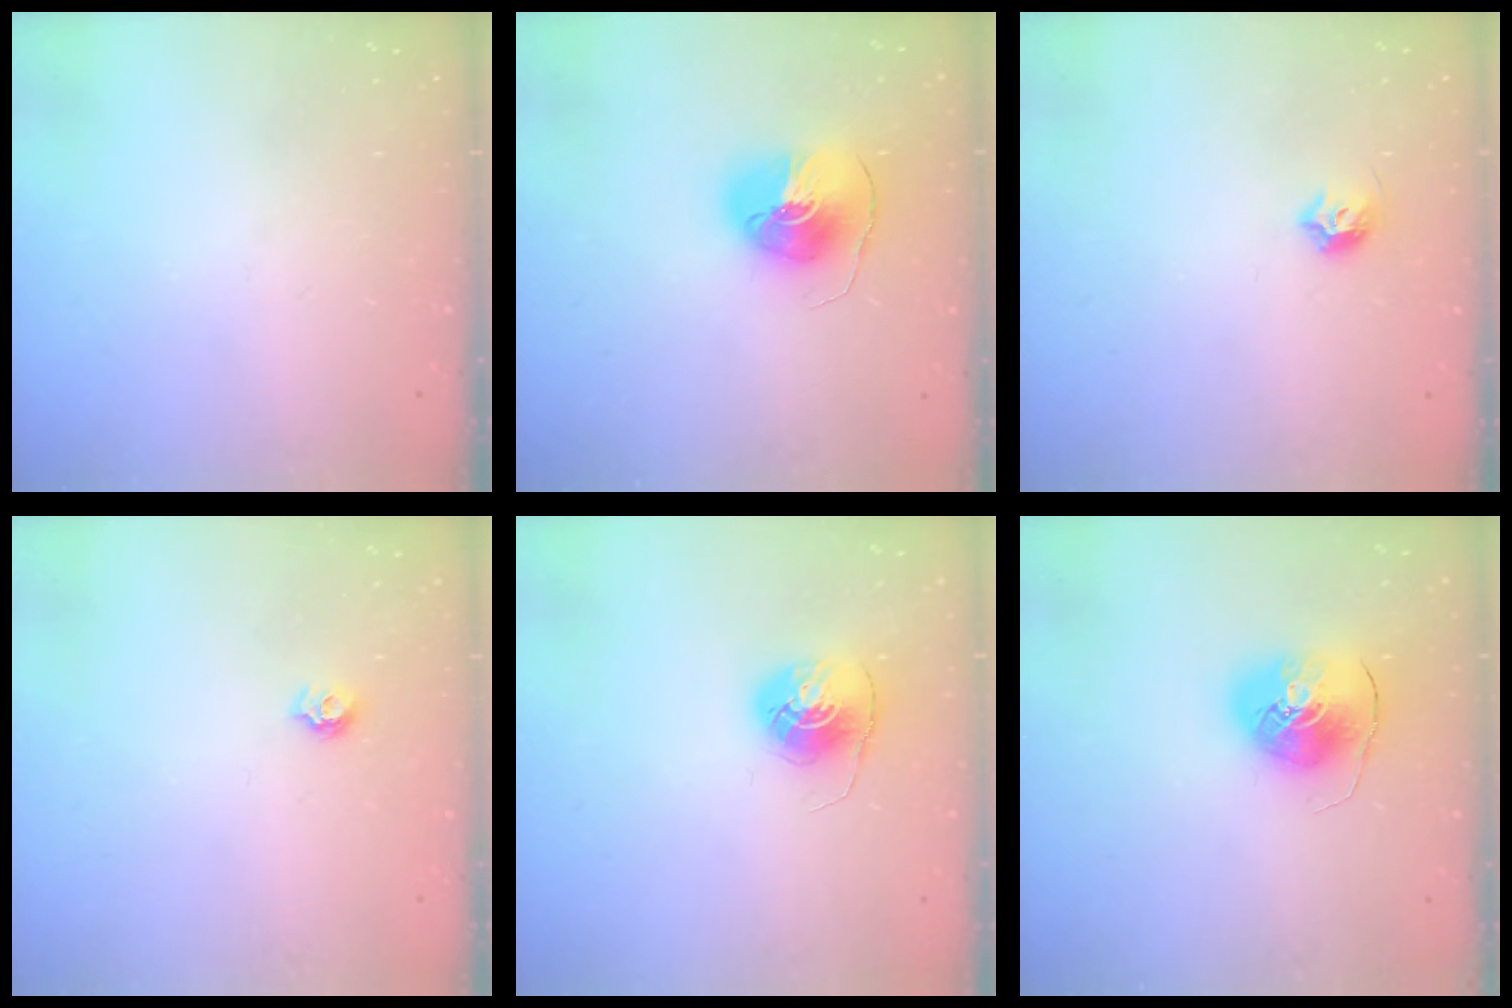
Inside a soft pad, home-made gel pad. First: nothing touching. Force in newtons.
{"total": 9.9, "press": 9.9, "slide": 1.3}
{"total": 5.6, "press": 5.5, "slide": 1.3}
{"total": 5.7, "press": 5.7, "slide": 0.6}
{"total": 6.8, "press": 6.8, "slide": 0.3}
{"total": 9.3, "press": 9.2, "slide": 1.0}